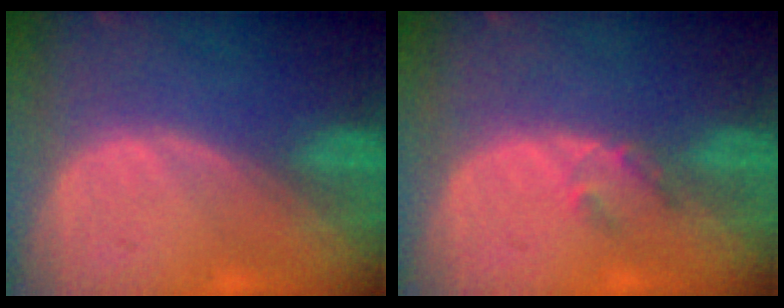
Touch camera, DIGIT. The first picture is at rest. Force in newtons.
{"total": 2.0, "press": 1.8, "slide": 0.9}